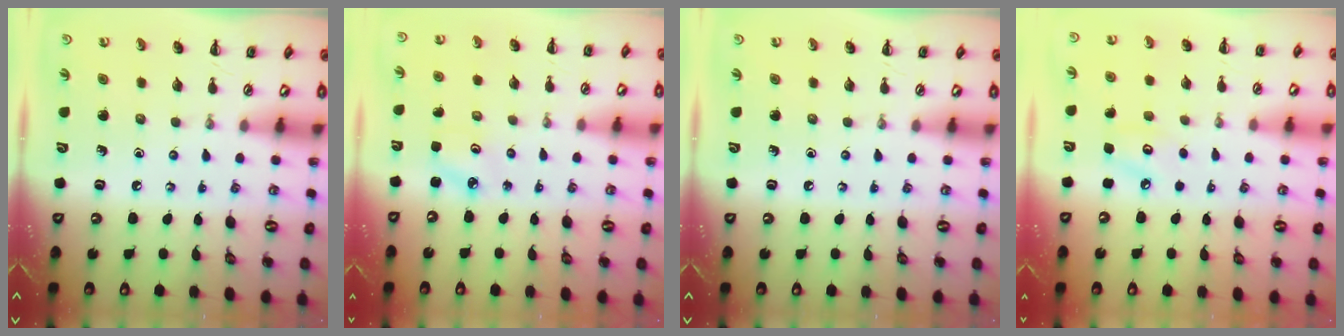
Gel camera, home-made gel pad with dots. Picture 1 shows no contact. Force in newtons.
{"total": 2.5, "press": 2.4, "slide": 0.6}
{"total": 0.0}
{"total": 4.1, "press": 4.1, "slide": 0.6}